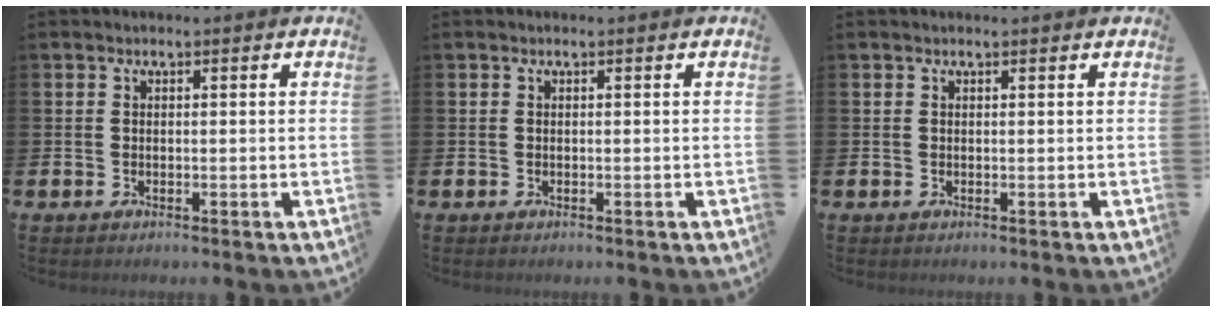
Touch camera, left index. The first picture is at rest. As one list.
[{"total": 0.0}, {"total": 0.0}]